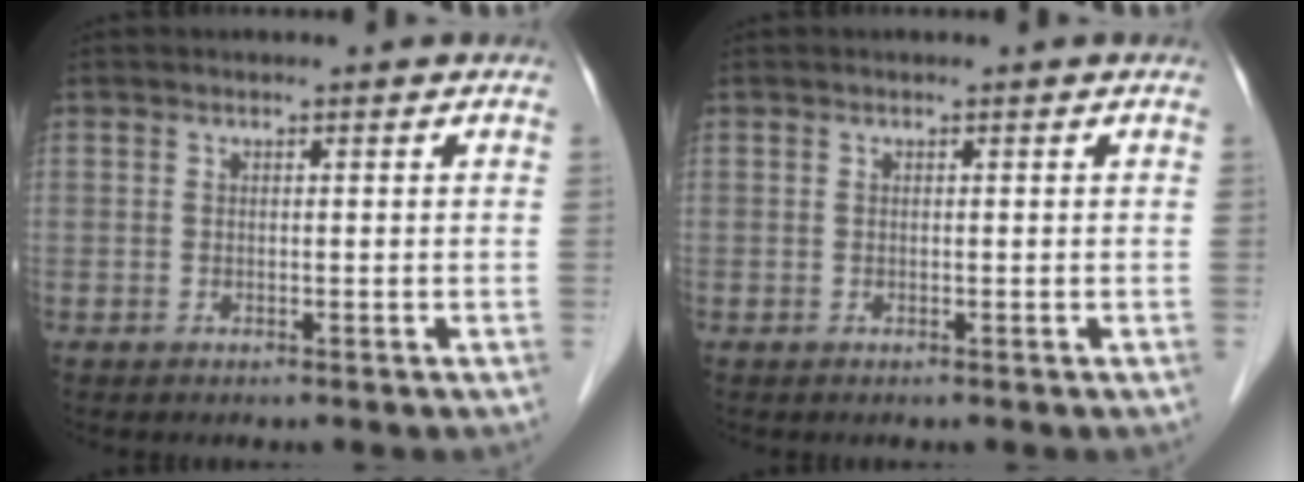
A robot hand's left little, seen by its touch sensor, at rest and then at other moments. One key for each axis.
{"total": 0.0}